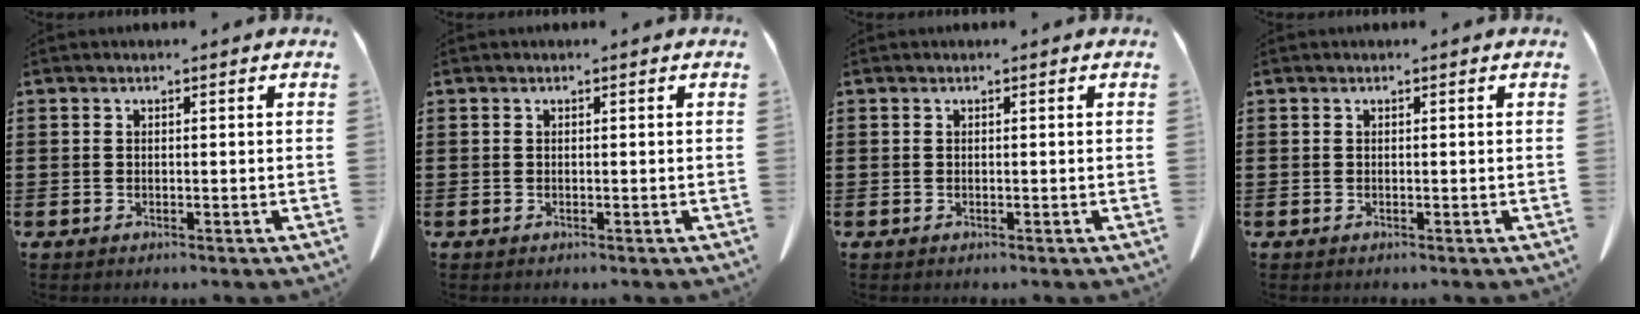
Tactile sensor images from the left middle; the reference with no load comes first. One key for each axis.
{"total": 0.0}
{"total": 0.0}
{"total": 0.0}